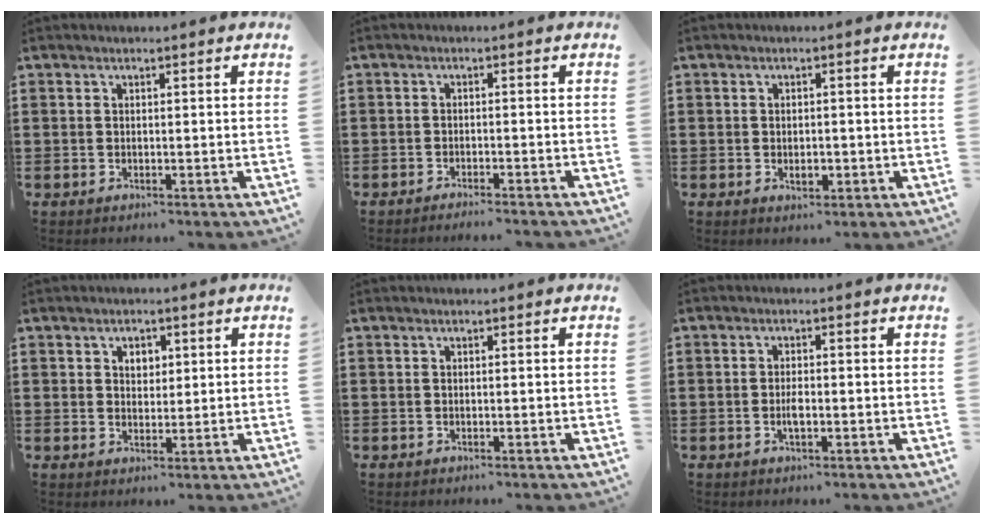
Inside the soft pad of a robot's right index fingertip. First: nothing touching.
{"total": 1.8, "force": [-1.8, -0.4, 0.2], "torque": [-0.005, 0.000, -0.036]}
{"total": 2.0, "force": [-0.4, 1.2, 1.6], "torque": [-0.030, 0.003, -0.007]}
{"total": 2.3, "force": [1.0, 1.7, 1.1], "torque": [-0.021, 0.004, 0.015]}
{"total": 0.0}
{"total": 2.2, "force": [-0.5, 0.8, 1.9], "torque": [-0.037, 0.002, -0.010]}